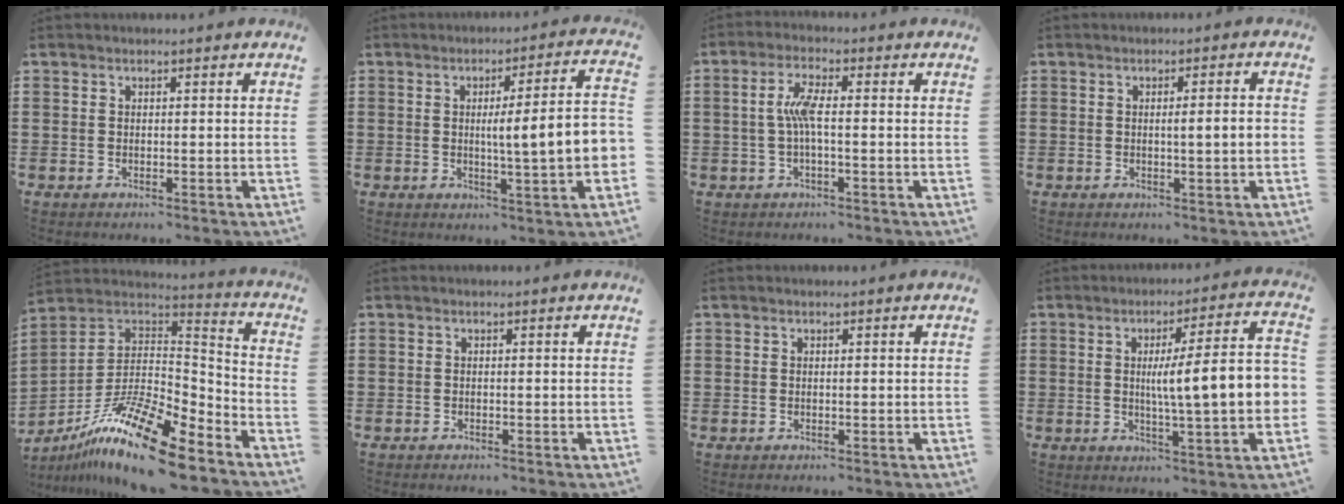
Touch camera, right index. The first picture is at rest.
{"total": 8.5, "force": [-0.1, 0.5, 8.5], "torque": [-0.134, -0.012, -0.011]}
{"total": 4.9, "force": [-0.3, 1.0, 4.8], "torque": [-0.102, -0.001, -0.013]}
{"total": 3.1, "force": [-0.1, 0.1, 3.1], "torque": [-0.054, -0.003, -0.003]}
{"total": 16.9, "force": [-11.9, 3.4, 11.6], "torque": [-0.225, 0.030, -0.216]}
{"total": 0.0}
{"total": 0.0}
{"total": 11.2, "force": [0.2, 1.3, 11.1], "torque": [-0.174, -0.008, -0.007]}